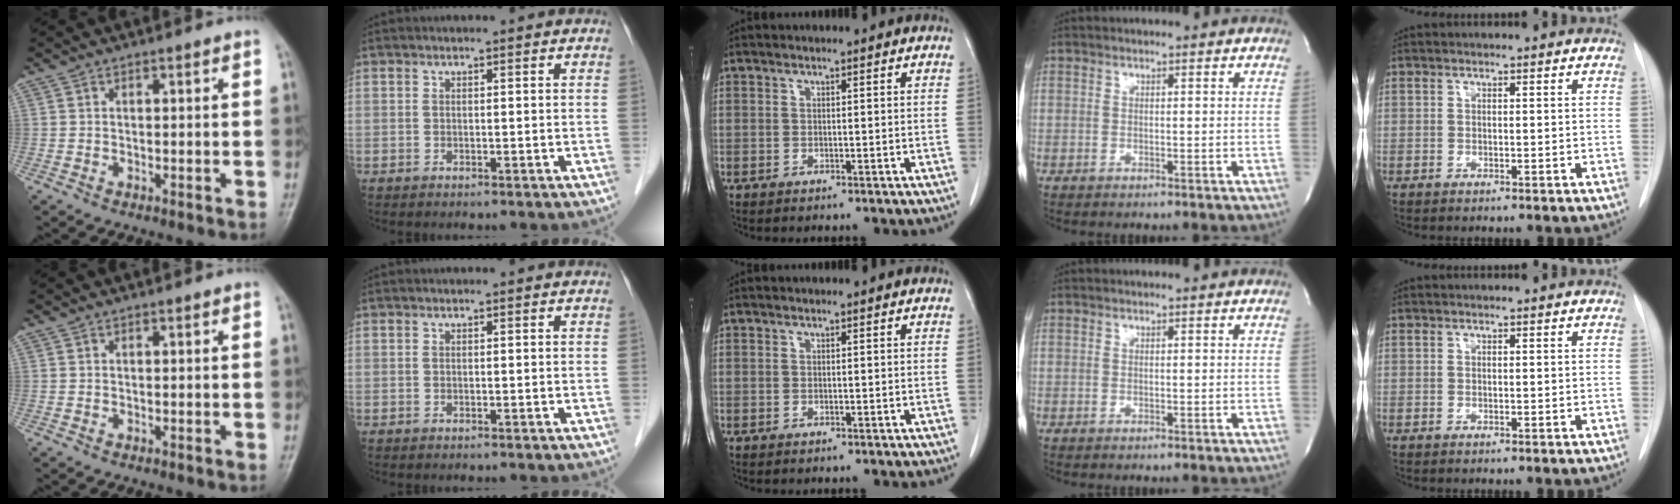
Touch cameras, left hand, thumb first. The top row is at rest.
{}